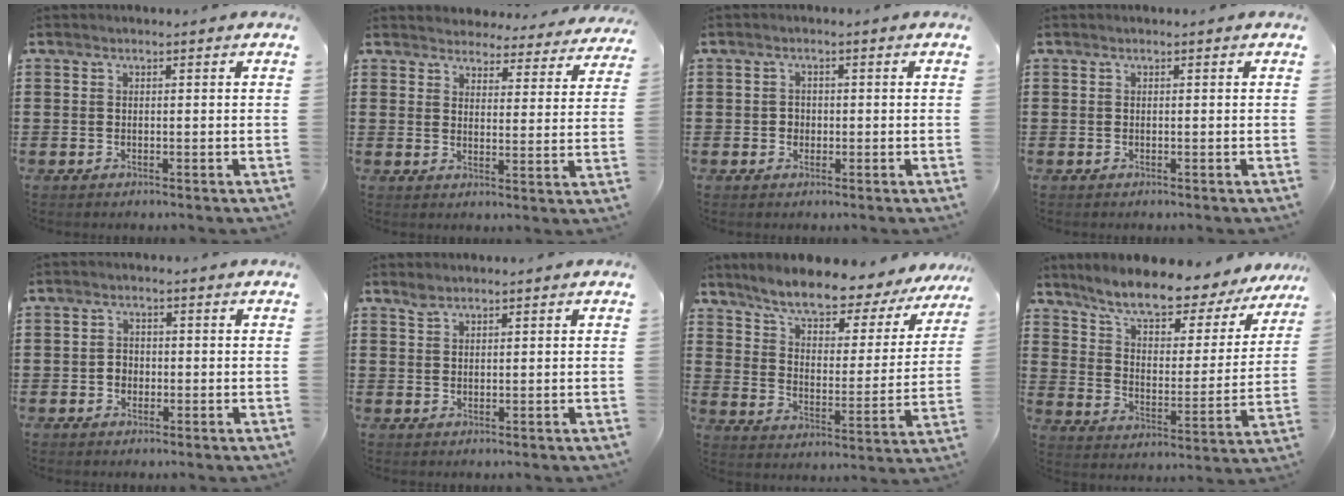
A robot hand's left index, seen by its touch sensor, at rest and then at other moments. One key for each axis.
{"total": 4.2, "fx": 4.1, "fy": 0.4, "fz": 0.0, "tx": -0.014, "ty": -0.029, "tz": 0.070}
{"total": 1.4, "fx": 0.0, "fy": 1.3, "fz": 0.5, "tx": -0.014, "ty": 0.005, "tz": -0.002}
{"total": 0.0}
{"total": 1.9, "fx": -0.4, "fy": 1.6, "fz": 0.9, "tx": -0.021, "ty": 0.004, "tz": -0.010}
{"total": 1.5, "fx": 1.3, "fy": 0.6, "fz": 0.5, "tx": -0.013, "ty": 0.000, "tz": 0.027}
{"total": 7.2, "fx": 6.3, "fy": 1.0, "fz": 3.3, "tx": -0.084, "ty": -0.042, "tz": 0.100}
{"total": 8.4, "fx": 7.3, "fy": 1.2, "fz": 4.0, "tx": -0.099, "ty": -0.048, "tz": 0.121}